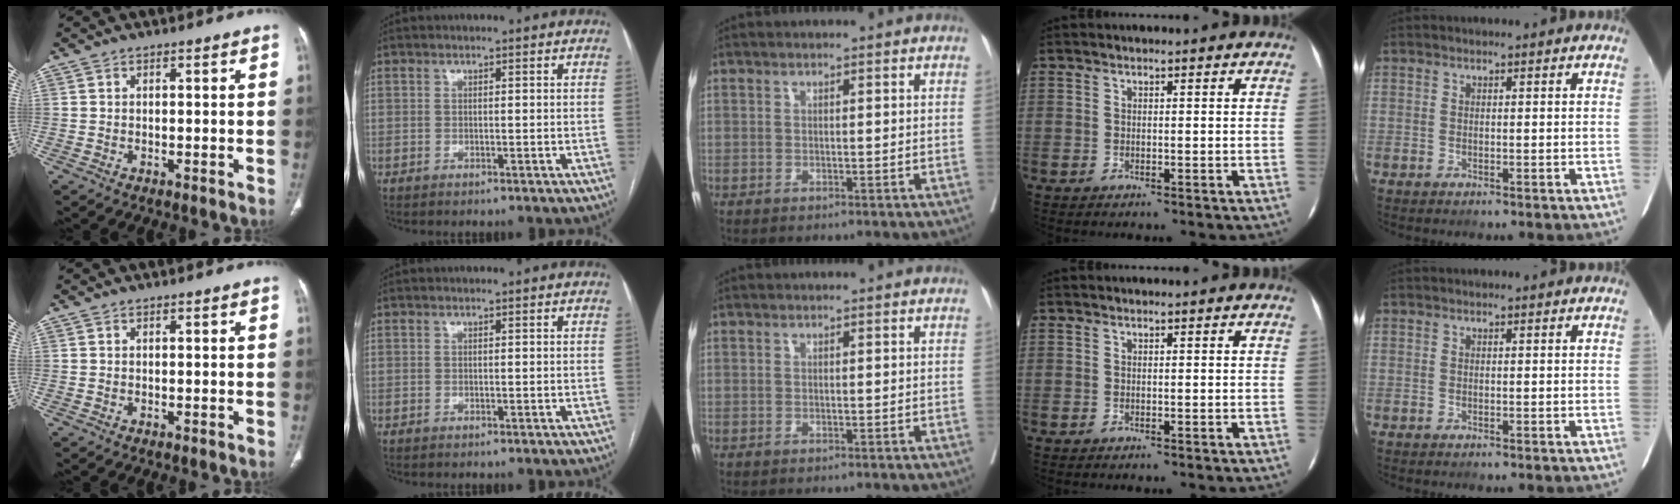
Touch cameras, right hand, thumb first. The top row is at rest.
{}